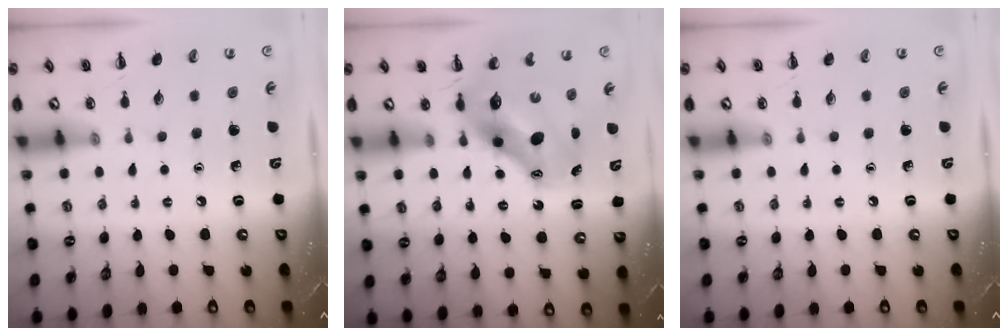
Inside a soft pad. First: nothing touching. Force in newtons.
{"total": 10.1, "press": 9.7, "slide": 2.7}
{"total": 0.0}